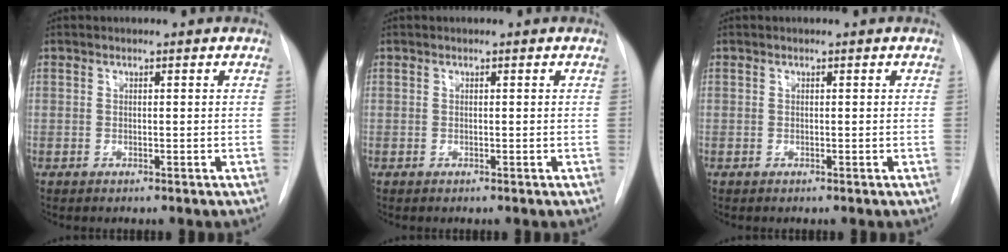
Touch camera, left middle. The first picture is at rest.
{"total": 0.0}
{"total": 0.0}